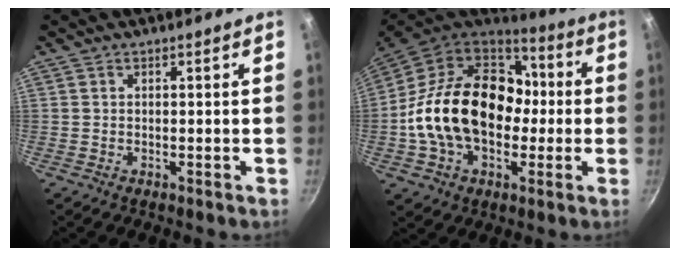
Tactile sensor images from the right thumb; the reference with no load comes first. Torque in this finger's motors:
{"motor_torque": [-0.72, 2.39, 1.60, -1.17, 0.61]}